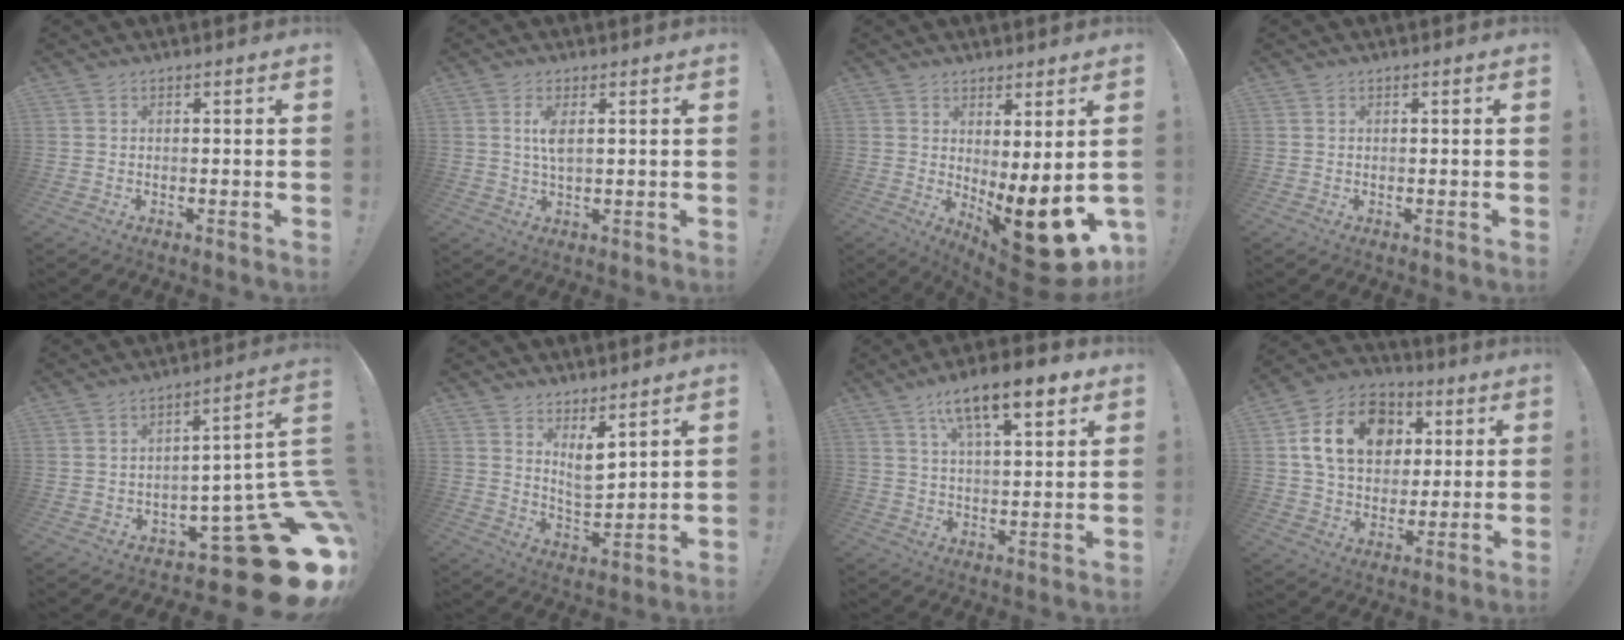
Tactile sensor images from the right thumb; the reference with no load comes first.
{"total": 4.5, "force": [1.2, 1.4, 4.1], "torque": [-0.074, -0.001, 0.018]}
{"total": 15.1, "force": [-3.7, 3.6, 14.1], "torque": [-0.154, -0.011, -0.046]}
{"total": 0.0}
{"total": 22.6, "force": [-10.4, 7.9, 18.4], "torque": [-0.182, 0.038, -0.149]}
{"total": 7.3, "force": [5.0, 2.6, 4.6], "torque": [-0.078, -0.040, 0.095]}
{"total": 14.3, "force": [8.1, 4.5, 10.9], "torque": [-0.173, -0.031, 0.131]}
{"total": 18.3, "force": [5.4, 13.9, 10.6], "torque": [-0.165, -0.005, 0.104]}